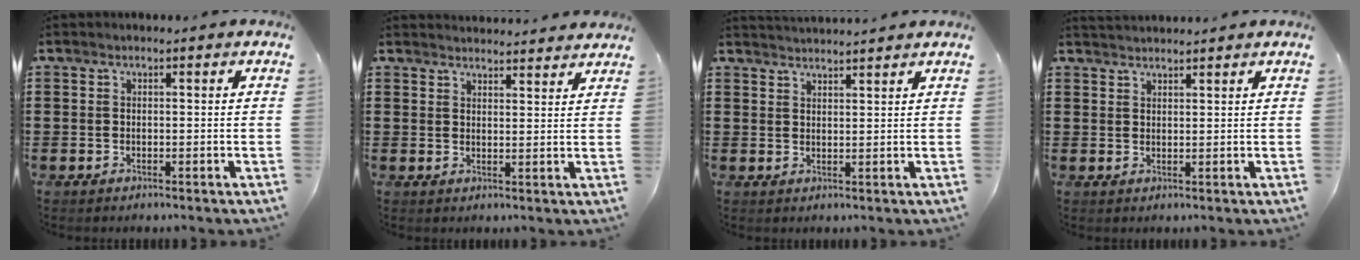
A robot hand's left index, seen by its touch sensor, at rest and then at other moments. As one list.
[{"total": 2.7, "force": [2.7, -0.2, -0.1], "torque": [-0.004, -0.010, 0.052]}, {"total": 2.3, "force": [2.3, -0.3, -0.1], "torque": [-0.004, -0.006, 0.045]}, {"total": 1.8, "force": [1.8, 0.0, 0.1], "torque": [-0.006, 0.003, 0.035]}]